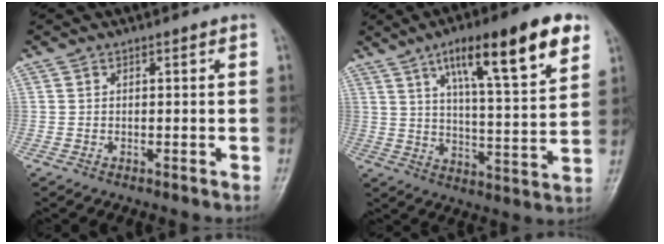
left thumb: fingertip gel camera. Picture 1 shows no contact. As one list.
[{"total": 19.6, "force": [10.4, 4.3, 16.0], "torque": [-0.219, -0.031, 0.159]}]